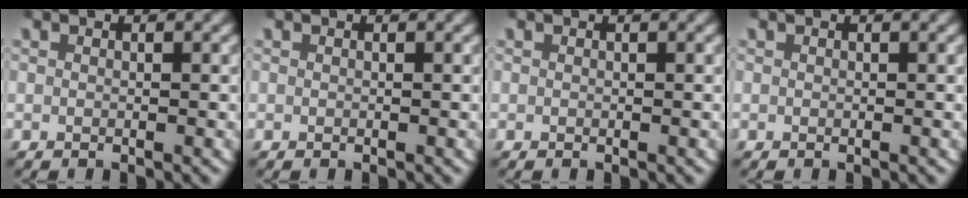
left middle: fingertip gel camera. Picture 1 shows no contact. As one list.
[{"total": 0.0}, {"total": 0.0}, {"total": 0.0}]